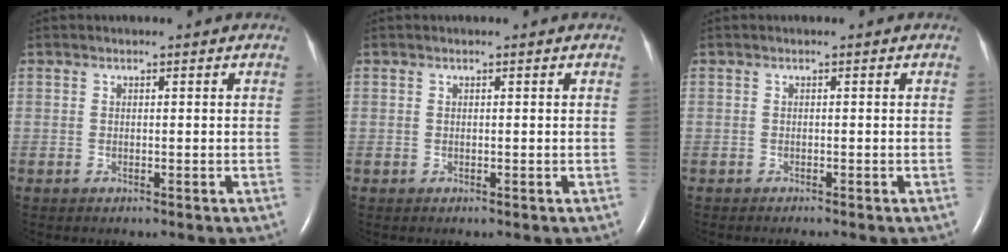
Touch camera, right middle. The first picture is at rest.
{"total": 0.0}
{"total": 0.9, "force": [-0.8, -0.2, 0.4], "torque": [-0.003, 0.001, -0.012]}